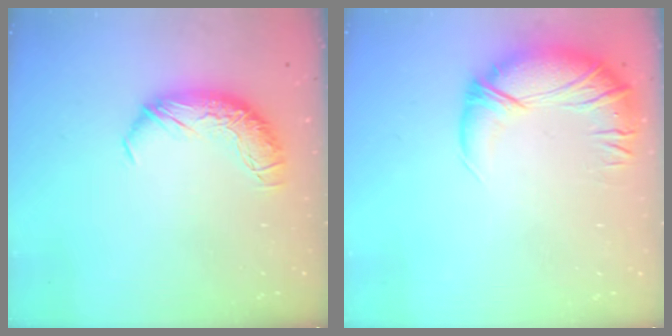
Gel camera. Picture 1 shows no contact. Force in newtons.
{"total": 2.9, "press": 0.2, "slide": 2.9}